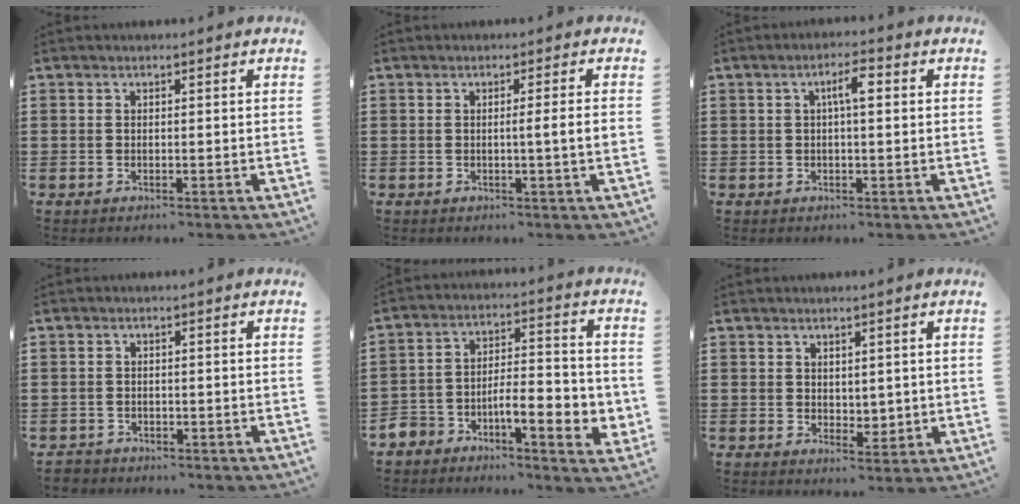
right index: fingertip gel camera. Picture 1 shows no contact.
{"total": 3.0, "force": [-0.1, -0.4, 3.0], "torque": [-0.052, -0.007, -0.006]}
{"total": 3.5, "force": [0.5, 0.8, 3.3], "torque": [-0.057, 0.006, 0.003]}
{"total": 1.7, "force": [-1.6, 0.6, -0.2], "torque": [-0.001, 0.004, -0.038]}
{"total": 7.2, "force": [-3.9, 2.9, 5.3], "torque": [-0.097, -0.002, -0.073]}
{"total": 2.4, "force": [1.4, 1.8, 0.7], "torque": [-0.012, 0.006, 0.024]}